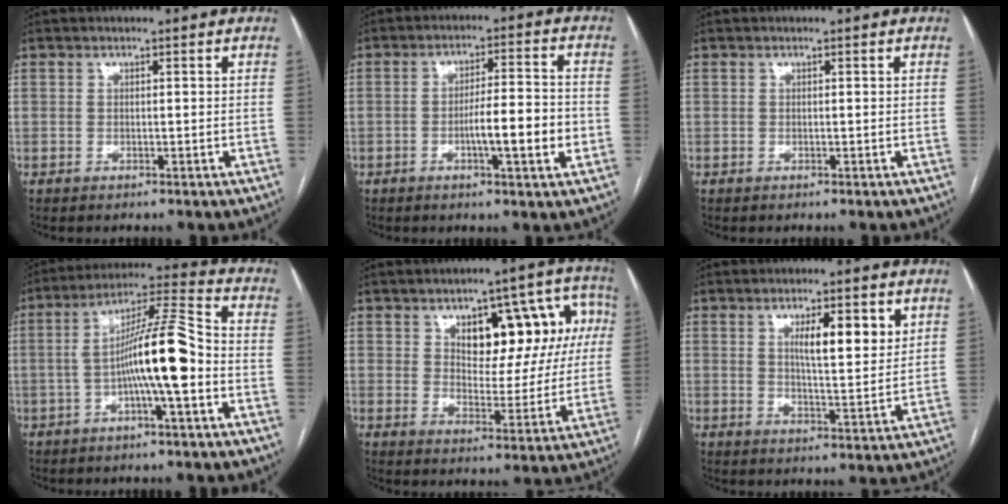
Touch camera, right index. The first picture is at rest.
{"total": 8.5, "force": [-2.2, 0.8, 8.1], "torque": [-0.129, 0.007, -0.035]}
{"total": 0.0}
{"total": 11.9, "force": [-2.7, 0.6, 11.6], "torque": [-0.207, 0.023, -0.050]}
{"total": 14.1, "force": [4.6, 7.1, 11.3], "torque": [-0.129, 0.041, 0.070]}
{"total": 7.8, "force": [3.2, 1.6, 7.0], "torque": [-0.111, -0.002, 0.050]}